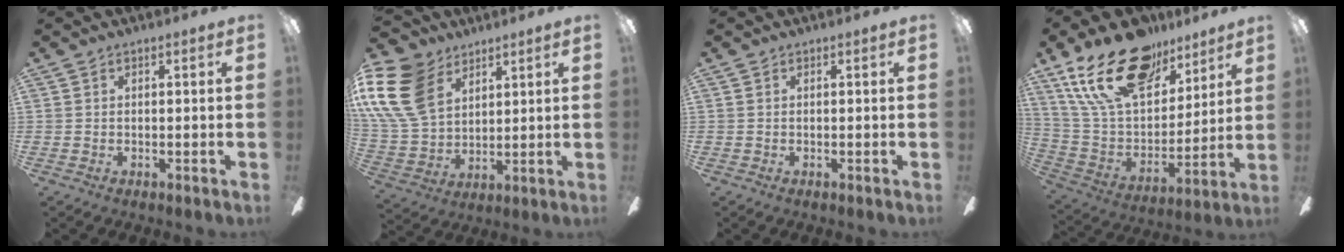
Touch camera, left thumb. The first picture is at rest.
{"total": 19.3, "force": [8.6, 13.4, 11.0], "torque": [-0.272, -0.028, 0.163]}
{"total": 0.0}
{"total": 24.7, "force": [16.2, 13.0, 13.3], "torque": [-0.242, -0.091, 0.293]}